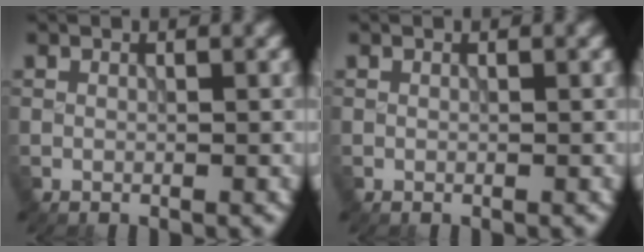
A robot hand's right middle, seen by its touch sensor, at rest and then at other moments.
{"total": 0.0}